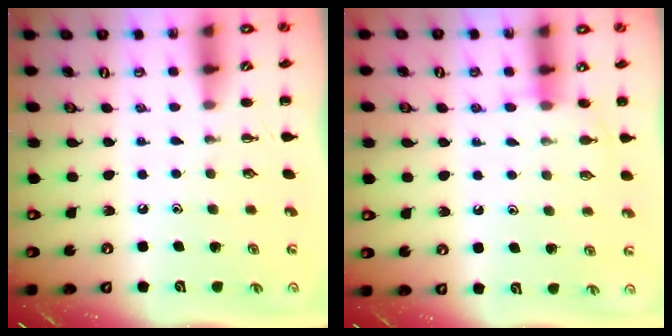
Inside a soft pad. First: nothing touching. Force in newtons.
{"total": 7.1, "press": 7.0, "slide": 1.4}